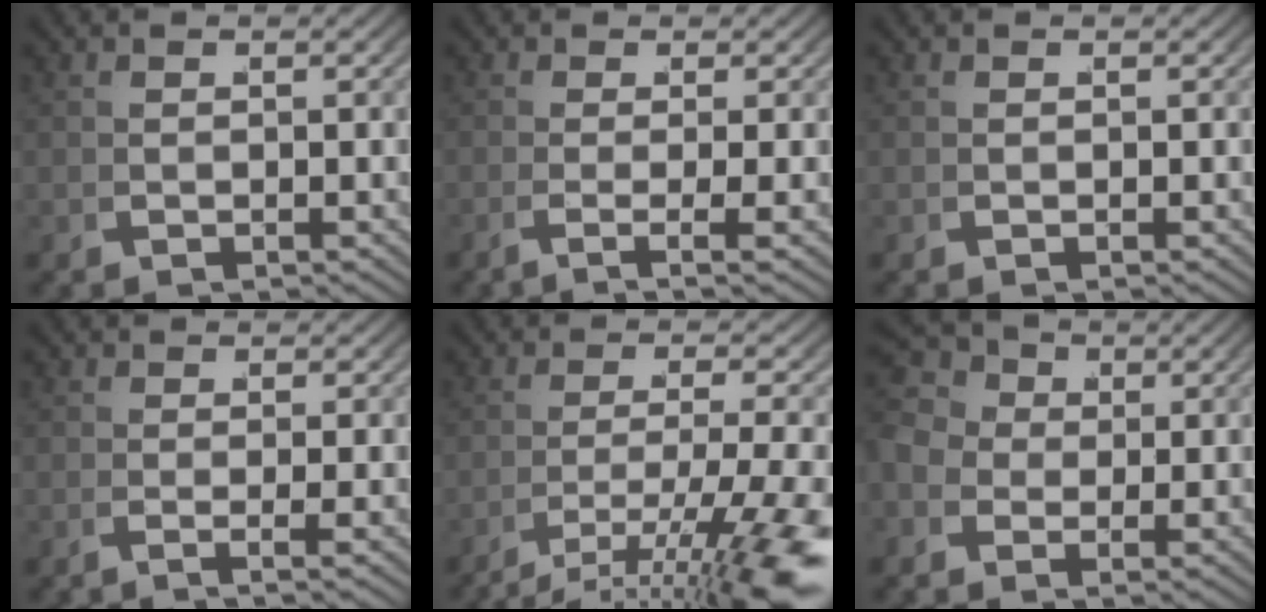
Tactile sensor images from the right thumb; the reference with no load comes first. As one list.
[{"total": 2.2, "force": [-0.8, -0.6, 2.0], "torque": [-0.030, 0.005, -0.021]}, {"total": 0.0}, {"total": 1.2, "force": [-0.4, -0.7, 0.9], "torque": [-0.008, 0.005, -0.012]}, {"total": 9.0, "force": [-5.2, 2.8, 6.8], "torque": [-0.100, -0.016, -0.069]}, {"total": 8.0, "force": [1.8, 6.4, 4.5], "torque": [-0.085, 0.006, 0.017]}]